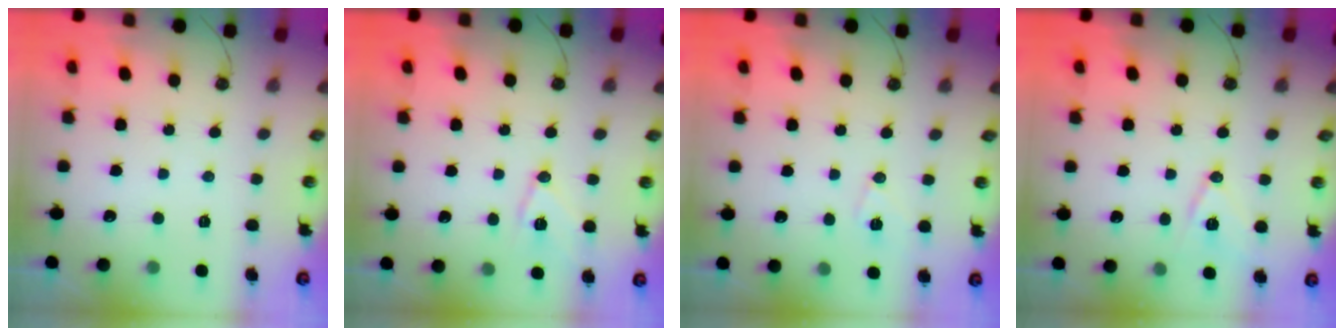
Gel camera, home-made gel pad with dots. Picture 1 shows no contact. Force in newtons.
{"total": 10.4, "press": 10.4, "slide": 1.1}
{"total": 7.8, "press": 7.7, "slide": 1.3}
{"total": 10.4, "press": 9.9, "slide": 3.3}